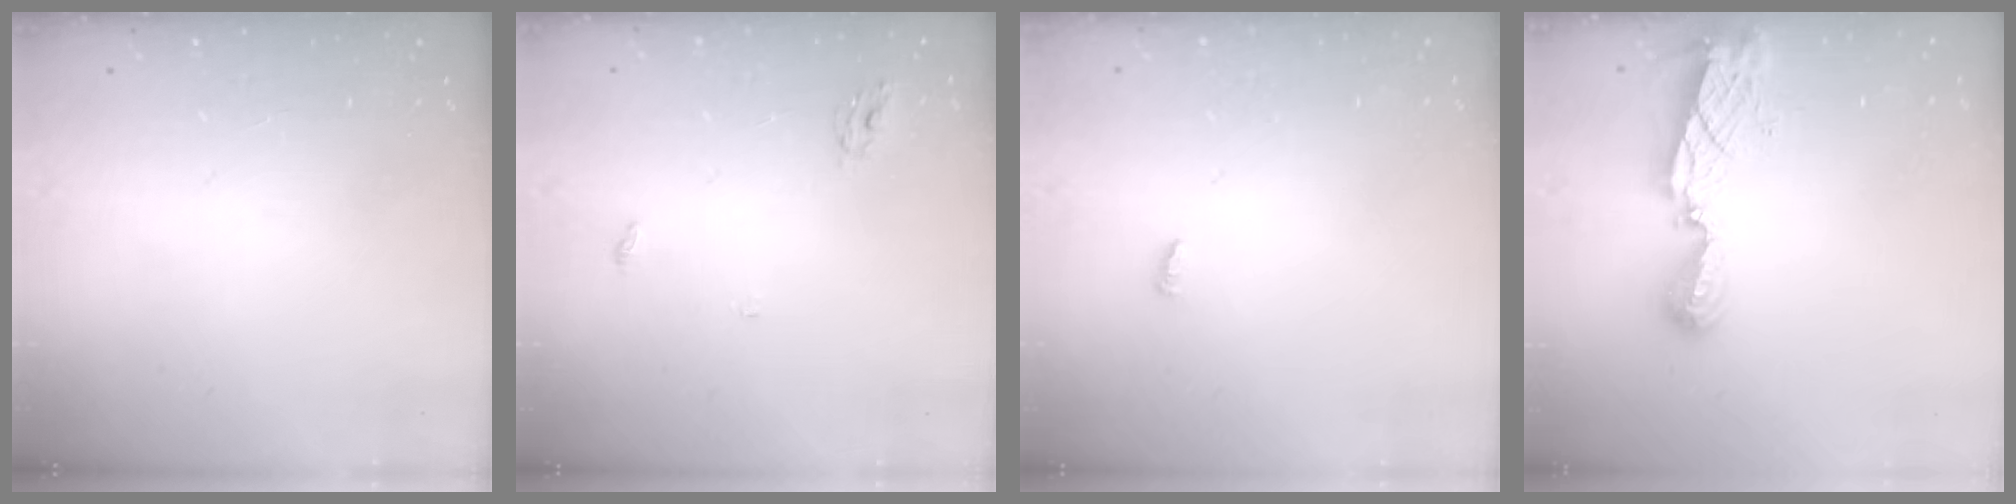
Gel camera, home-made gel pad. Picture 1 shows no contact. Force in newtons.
{"total": 2.8, "press": 2.8, "slide": 0.2}
{"total": 2.7, "press": 2.7, "slide": 0.2}
{"total": 7.9, "press": 7.9, "slide": 0.3}